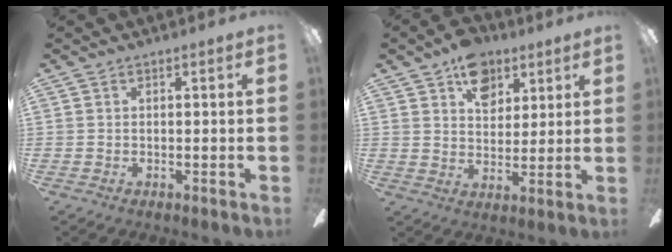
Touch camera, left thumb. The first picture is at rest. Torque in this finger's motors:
{"motor_torque": [0.98, 0.92, 0.77, -0.33, 0.04]}